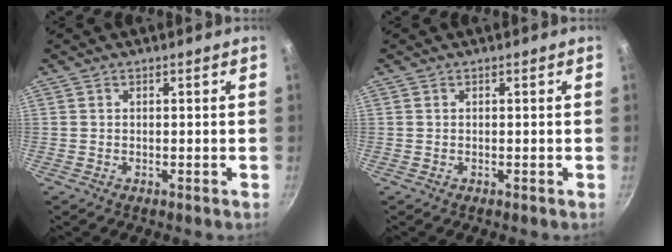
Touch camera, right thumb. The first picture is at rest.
{"total": 0.0}